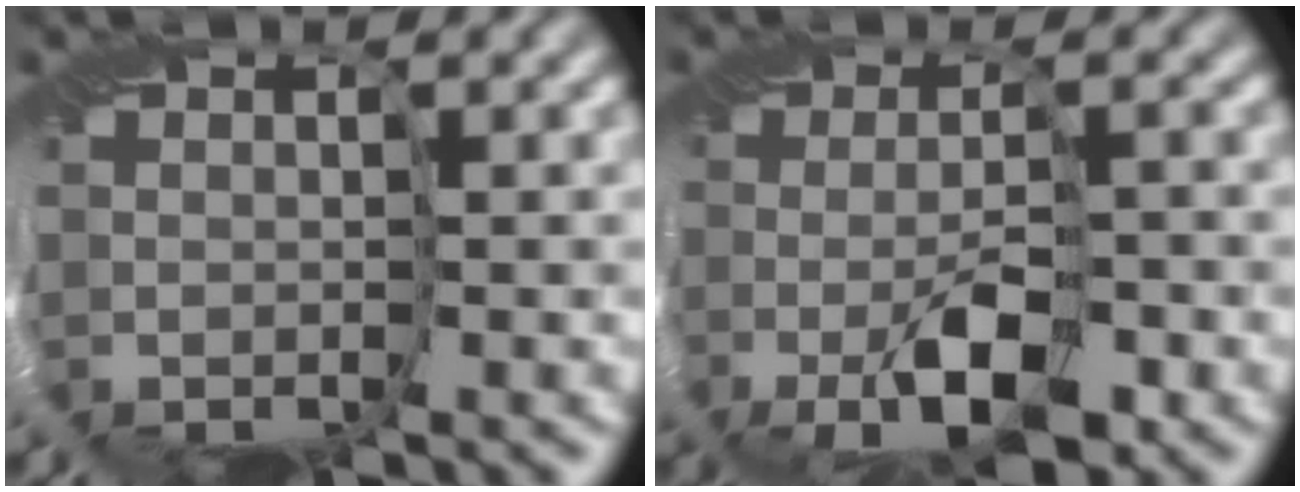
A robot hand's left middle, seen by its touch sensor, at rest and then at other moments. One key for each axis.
{"total": 3.6, "fx": -1.9, "fy": 0.5, "fz": 3.0, "tx": -0.053, "ty": -0.006, "tz": -0.030}